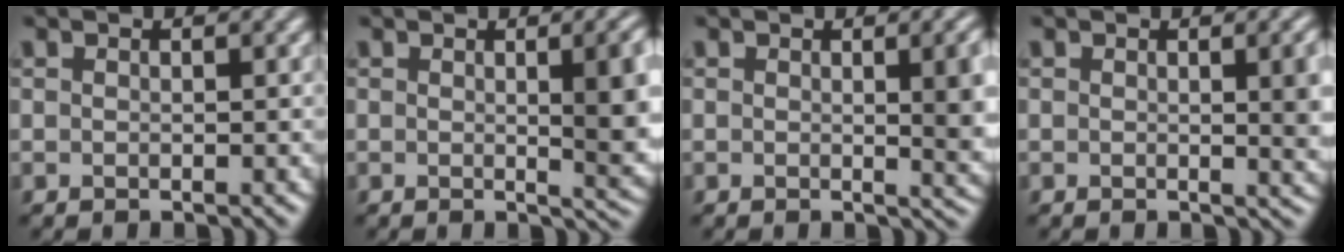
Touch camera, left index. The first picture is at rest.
{"total": 6.2, "force": [0.6, 1.9, 5.9], "torque": [-0.055, -0.001, 0.012]}
{"total": 4.8, "force": [0.5, 1.5, 4.6], "torque": [-0.044, 0.000, 0.008]}
{"total": 3.9, "force": [0.3, 1.1, 3.7], "torque": [-0.039, 0.000, 0.003]}